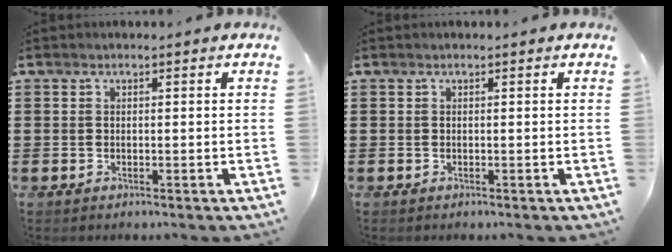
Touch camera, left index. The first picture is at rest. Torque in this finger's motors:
{"motor_torque": [-0.03, 0.01, 0.00, 0.00]}